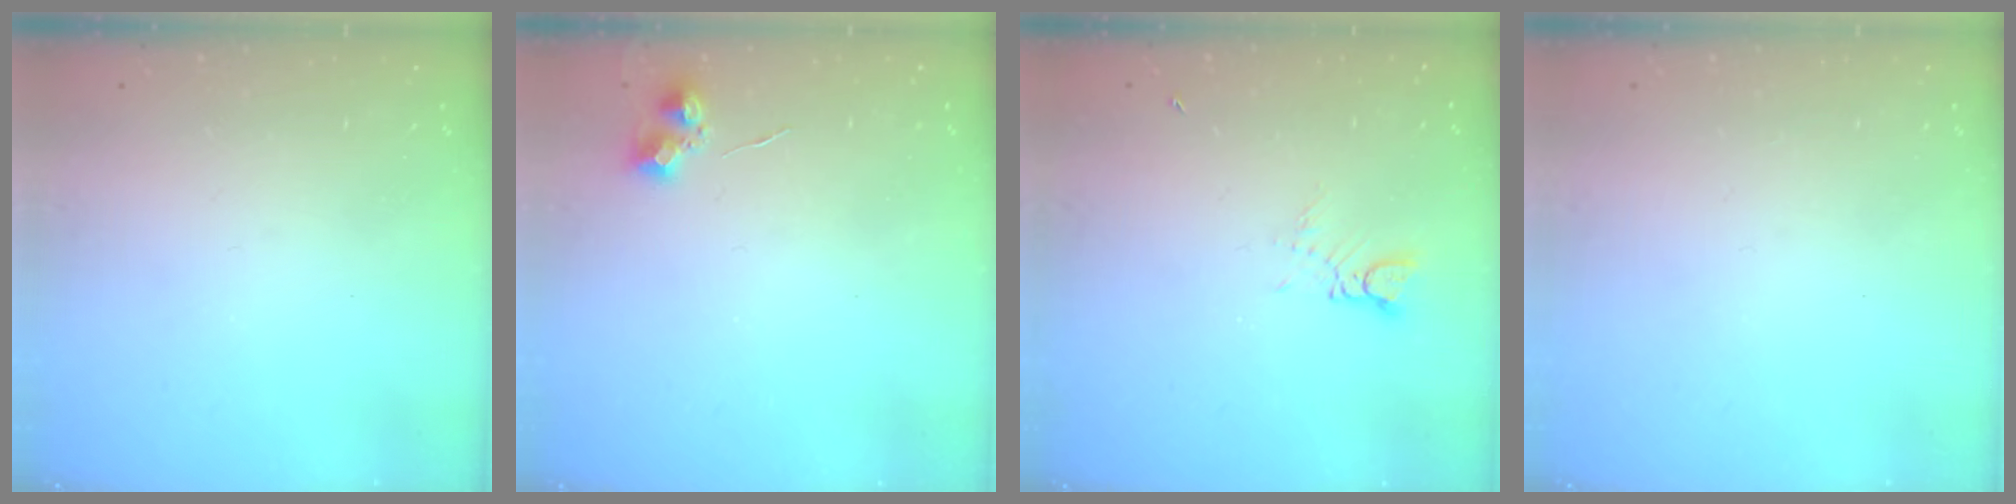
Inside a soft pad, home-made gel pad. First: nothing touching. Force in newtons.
{"total": 6.5, "press": 6.5, "slide": 0.5}
{"total": 2.4, "press": 2.4, "slide": 0.4}
{"total": 0.0}